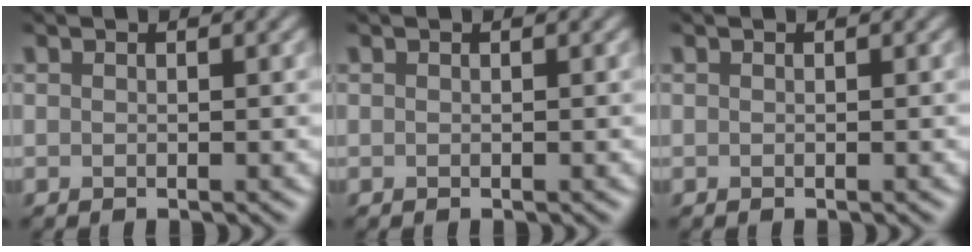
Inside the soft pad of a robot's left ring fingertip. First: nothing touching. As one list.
[{"total": 0.0}, {"total": 0.0}]